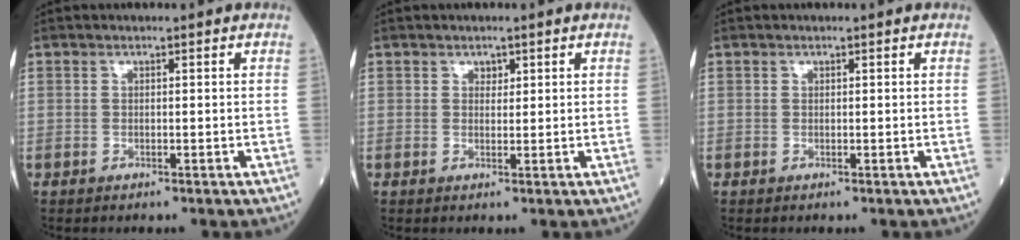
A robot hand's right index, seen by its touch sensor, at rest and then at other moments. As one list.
[{"total": 1.1, "force": [0.7, 0.8, 0.5], "torque": [-0.001, -0.004, 0.010]}, {"total": 0.0}]